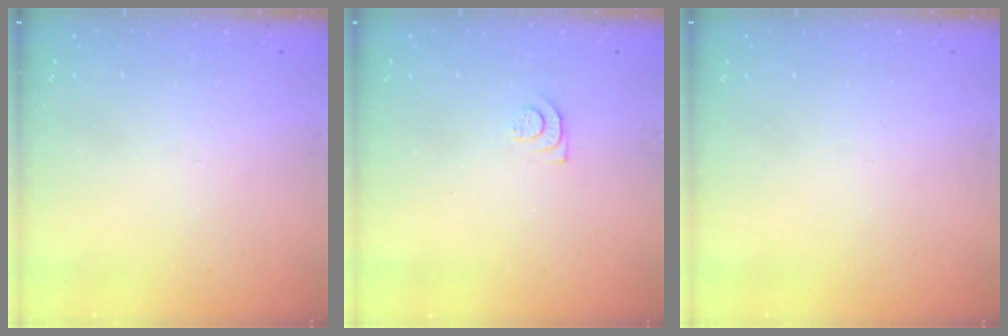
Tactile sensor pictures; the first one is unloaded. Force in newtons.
{"total": 7.4, "press": 7.4, "slide": 0.5}
{"total": 0.0}